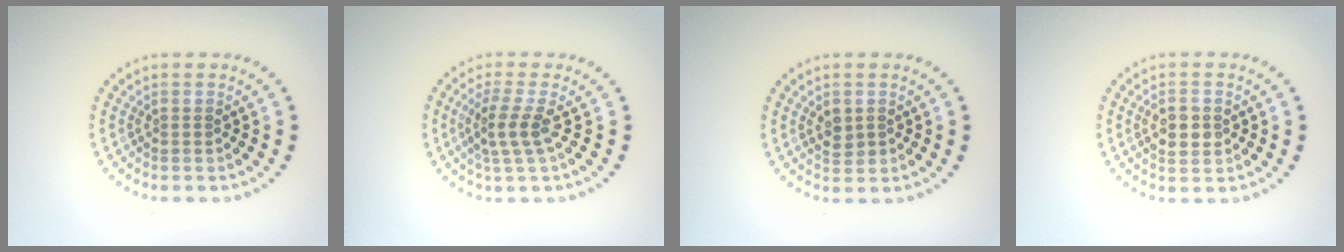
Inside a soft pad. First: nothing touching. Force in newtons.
{"total": 2.5, "press": 2.0, "slide": 1.5}
{"total": 1.7, "press": 1.7, "slide": 0.1}
{"total": 2.4, "press": 2.3, "slide": 0.2}